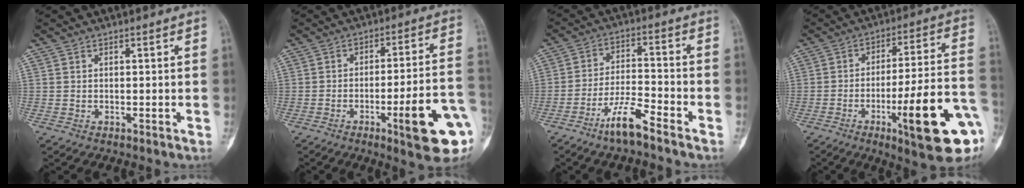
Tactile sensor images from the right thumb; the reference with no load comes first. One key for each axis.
{"total": 15.8, "fx": -5.8, "fy": 2.5, "fz": 14.4, "tx": -0.171, "ty": 0.025, "tz": -0.074}
{"total": 7.8, "fx": -5.7, "fy": 1.3, "fz": 5.2, "tx": -0.102, "ty": 0.036, "tz": -0.110}
{"total": 21.0, "fx": -7.8, "fy": 3.9, "fz": 19.1, "tx": -0.248, "ty": 0.024, "tz": -0.105}